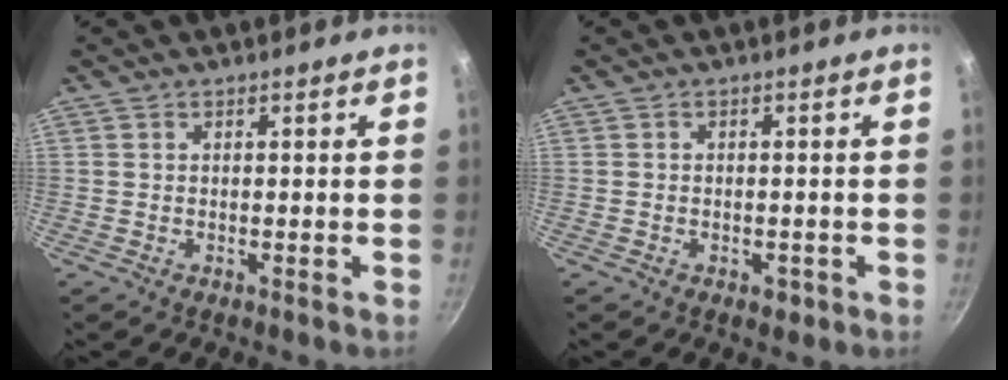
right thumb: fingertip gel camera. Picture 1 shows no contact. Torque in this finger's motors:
{"motor_torque": [-0.06, 0.20, -0.32, 0.04, 0.10]}